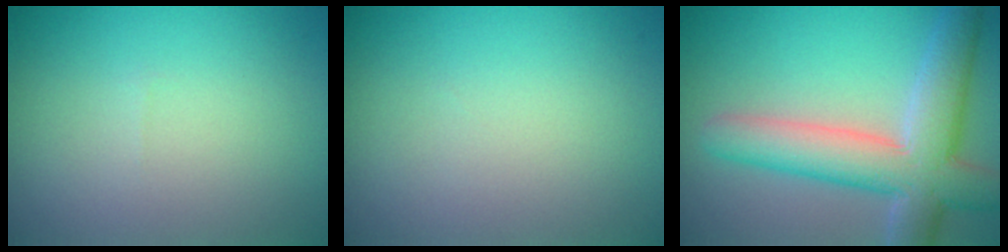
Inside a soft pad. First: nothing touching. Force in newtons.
{"total": 0.0}
{"total": 7.6, "press": 7.6, "slide": 0.6}